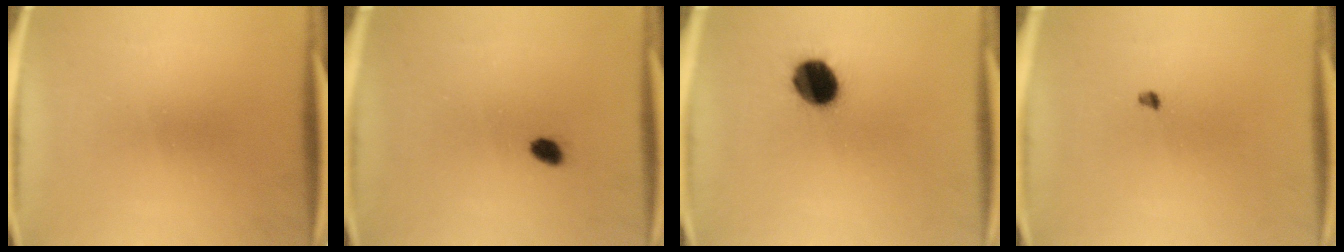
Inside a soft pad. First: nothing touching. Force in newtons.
{"total": 2.0}
{"total": 10.5}
{"total": 1.1}